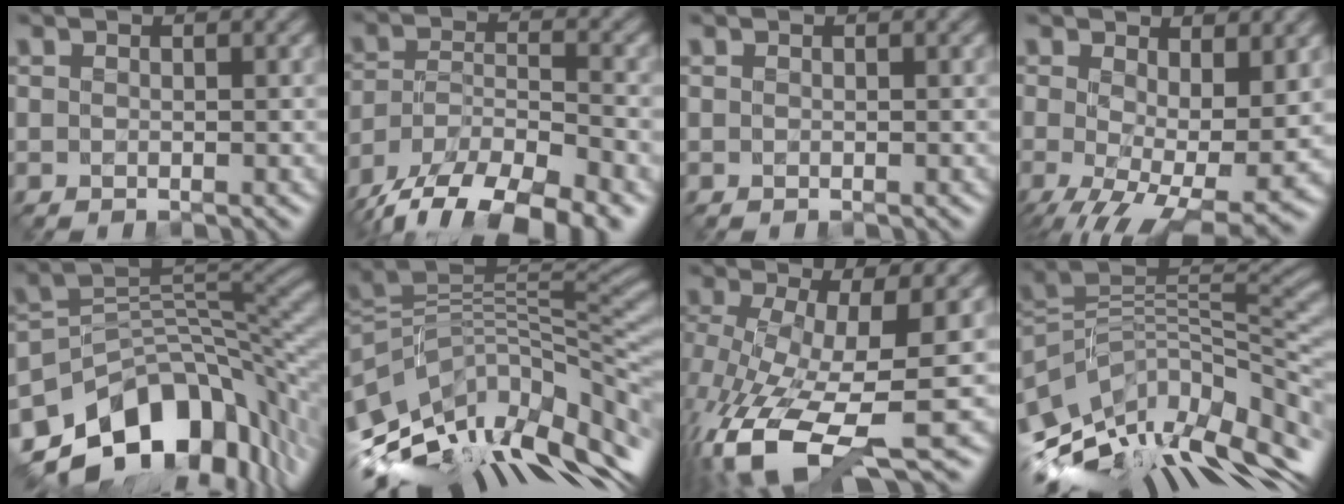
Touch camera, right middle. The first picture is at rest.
{"total": 13.1, "force": [-10.4, 4.7, 6.4], "torque": [-0.118, -0.027, -0.162]}
{"total": 0.0}
{"total": 9.9, "force": [-2.0, 4.6, 8.6], "torque": [-0.161, -0.035, -0.018]}
{"total": 13.3, "force": [-7.6, 8.0, 7.5], "torque": [-0.134, 0.003, -0.127]}
{"total": 13.2, "force": [-3.5, 6.8, 10.7], "torque": [-0.212, 0.008, -0.048]}
{"total": 11.6, "force": [-4.3, 4.0, 10.0], "torque": [-0.210, -0.030, -0.066]}
{"total": 12.2, "force": [-4.3, 6.4, 9.5], "torque": [-0.193, 0.012, -0.073]}